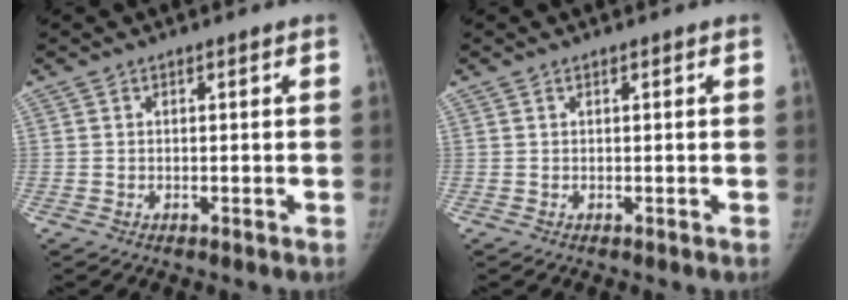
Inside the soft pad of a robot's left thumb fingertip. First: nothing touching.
{"total": 0.0}